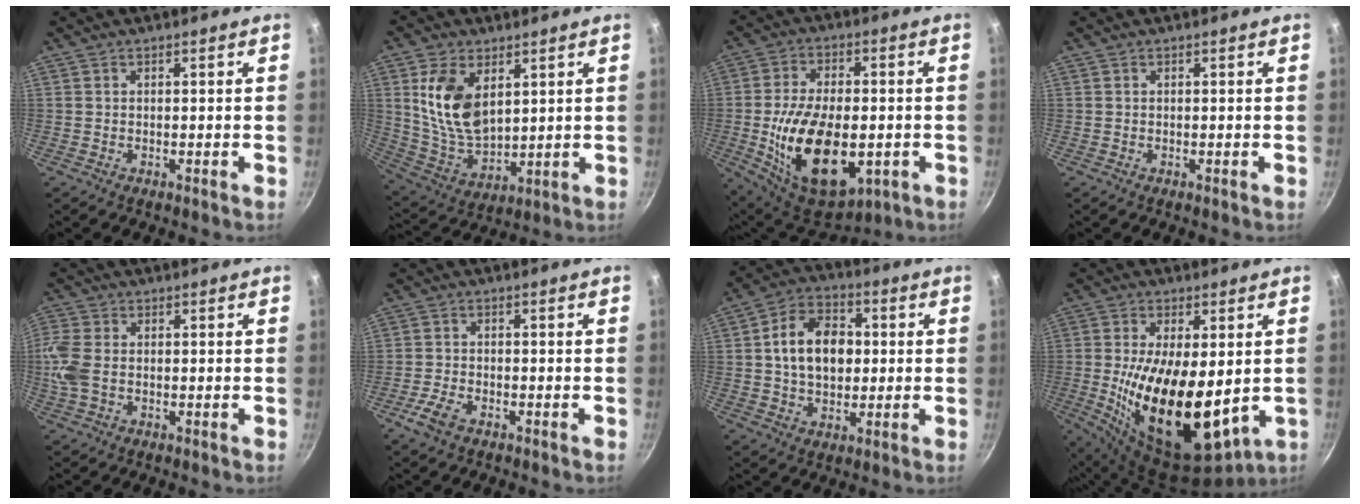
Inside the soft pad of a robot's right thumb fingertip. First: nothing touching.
{"total": 14.0, "force": [4.4, 8.4, 10.4], "torque": [-0.181, -0.032, 0.097]}
{"total": 21.4, "force": [-4.0, 12.0, 17.3], "torque": [-0.290, 0.003, -0.052]}
{"total": 0.0}
{"total": 6.7, "force": [-0.5, 4.5, 4.9], "torque": [-0.114, 0.003, -0.016]}
{"total": 4.5, "force": [-2.7, 2.2, 2.9], "torque": [-0.066, 0.015, -0.054]}
{"total": 13.2, "force": [1.2, 9.2, 9.3], "torque": [-0.126, 0.018, 0.009]}
{"total": 21.9, "force": [-0.9, 10.7, 19.1], "torque": [-0.329, -0.023, 0.002]}